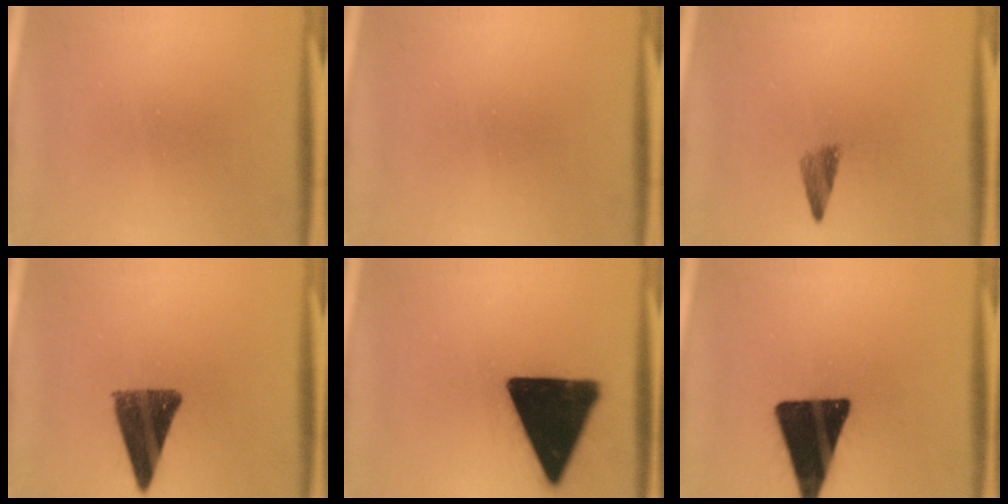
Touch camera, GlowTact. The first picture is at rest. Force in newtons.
{"total": 0.0}
{"total": 2.4}
{"total": 10.9}
{"total": 19.7}
{"total": 19.2}